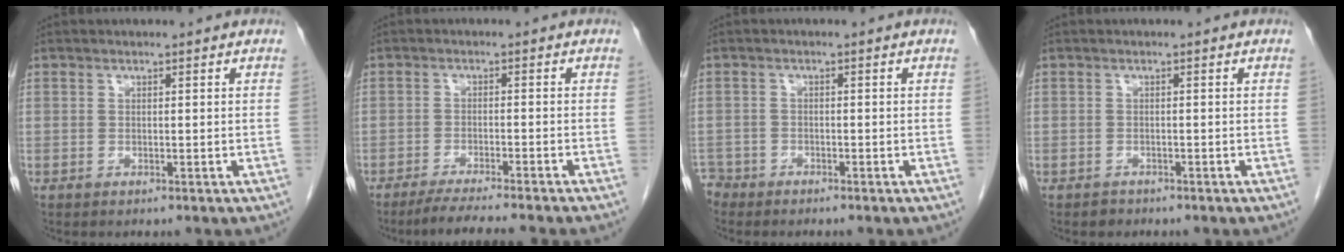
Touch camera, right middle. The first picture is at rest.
{"total": 7.9, "force": [-6.8, -1.0, 3.8], "torque": [-0.045, -0.023, -0.107]}
{"total": 2.3, "force": [-2.1, 0.8, -0.5], "torque": [0.007, -0.001, -0.042]}
{"total": 0.9, "force": [-0.7, 0.5, -0.1], "torque": [-0.002, 0.002, -0.013]}